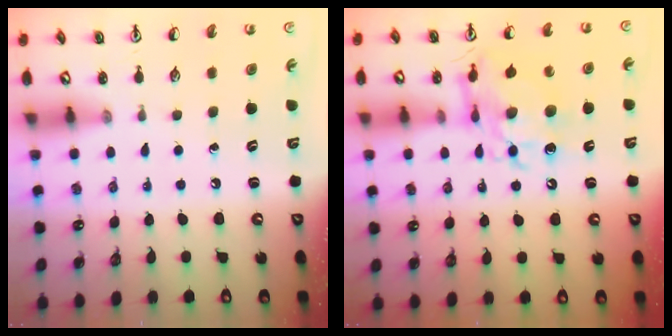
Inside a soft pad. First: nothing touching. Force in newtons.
{"total": 10.7, "press": 10.6, "slide": 1.2}